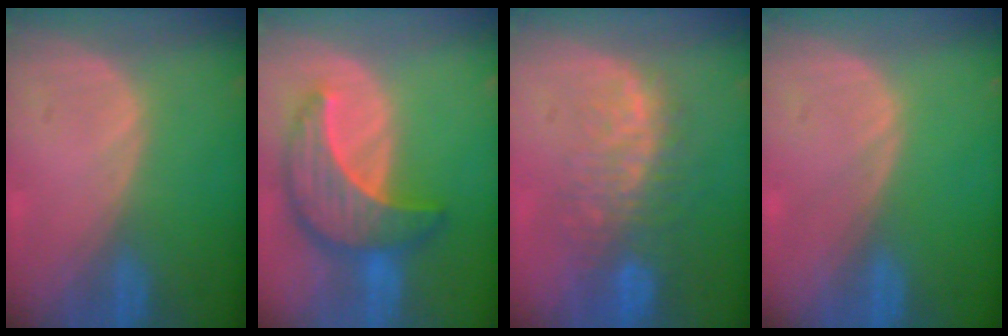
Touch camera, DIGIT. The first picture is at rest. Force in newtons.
{"total": 9.7, "press": 9.7, "slide": 0.7}
{"total": 10.1, "press": 8.6, "slide": 5.3}
{"total": 0.0}